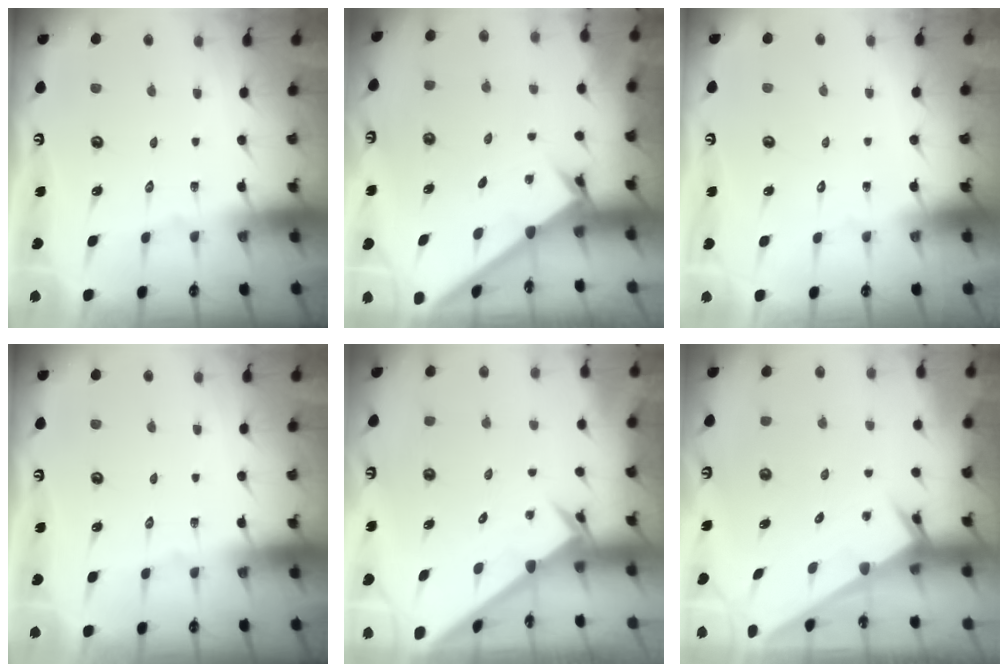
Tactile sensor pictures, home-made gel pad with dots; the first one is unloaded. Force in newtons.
{"total": 1.7, "press": 1.7, "slide": 0.2}
{"total": 1.6, "press": 1.6, "slide": 0.1}
{"total": 0.0}
{"total": 2.5, "press": 2.5, "slide": 0.2}
{"total": 2.5, "press": 2.5, "slide": 0.1}